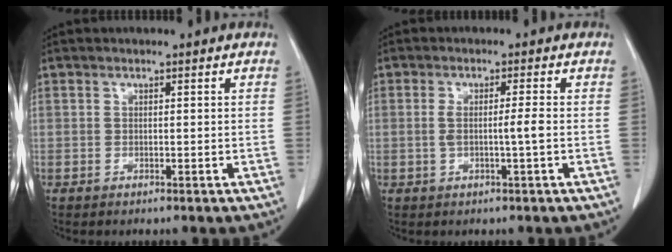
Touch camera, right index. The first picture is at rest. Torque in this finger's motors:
{"motor_torque": [0.72, -0.26, 0.38, 0.09]}